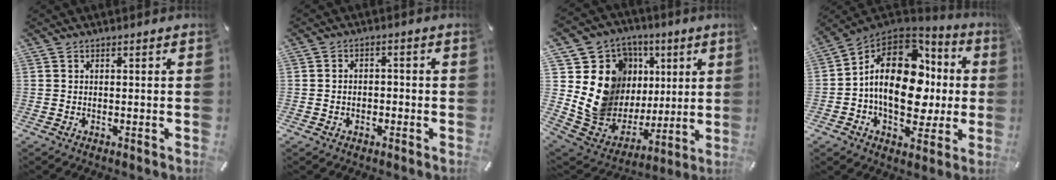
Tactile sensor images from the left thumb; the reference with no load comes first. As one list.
[{"total": 2.7, "force": [-1.2, 2.2, 1.1], "torque": [-0.023, 0.008, -0.026]}, {"total": 15.9, "force": [3.1, 14.9, 4.7], "torque": [-0.080, -0.052, 0.091]}, {"total": 21.0, "force": [0.9, 13.9, 15.7], "torque": [-0.274, -0.002, 0.020]}]